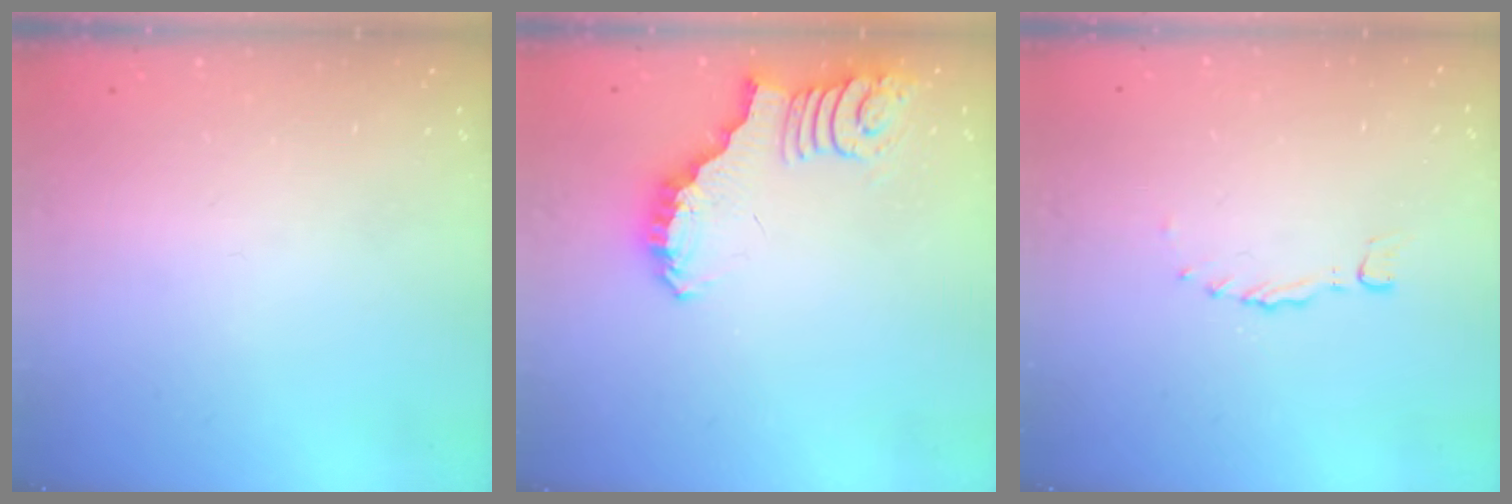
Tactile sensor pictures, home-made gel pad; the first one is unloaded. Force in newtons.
{"total": 2.7, "press": 2.7, "slide": 0.5}
{"total": 0.0}